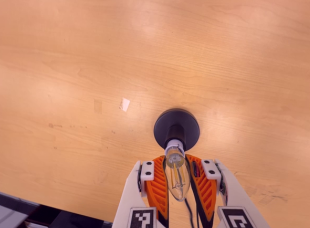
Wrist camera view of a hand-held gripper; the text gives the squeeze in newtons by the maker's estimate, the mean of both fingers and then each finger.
{"total": 24.5, "left": 25.8, "right": 23.2}